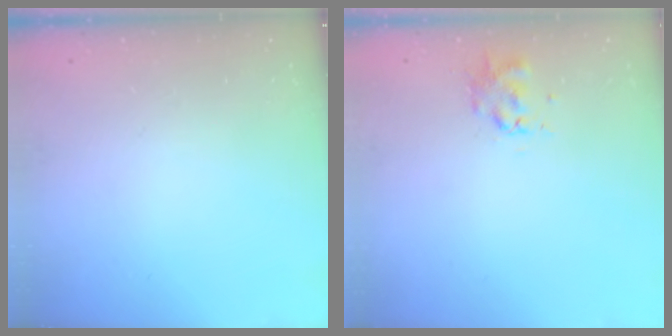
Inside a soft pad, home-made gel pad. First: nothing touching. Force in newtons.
{"total": 0.9, "press": 0.8, "slide": 0.4}